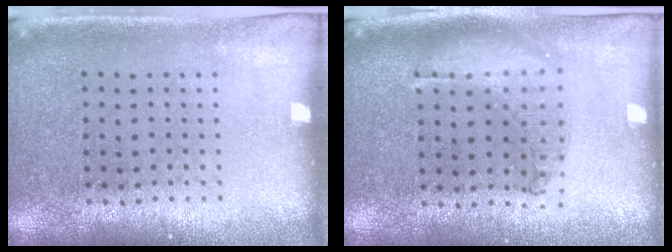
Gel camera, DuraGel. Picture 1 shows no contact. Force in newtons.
{"total": 1.0, "press": 0.9, "slide": 0.3}